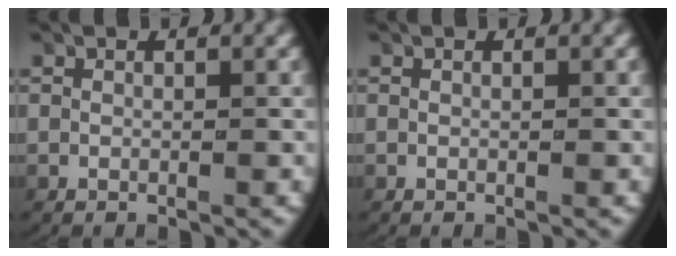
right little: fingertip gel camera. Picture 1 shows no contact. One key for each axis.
{"total": 0.0}